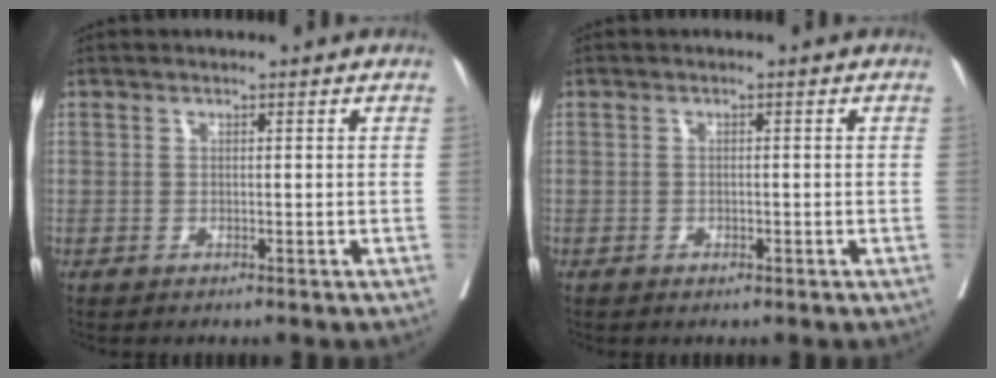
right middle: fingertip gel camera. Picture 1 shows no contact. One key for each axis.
{"total": 0.8, "fx": -0.5, "fy": 0.4, "fz": 0.5, "tx": -0.011, "ty": -0.001, "tz": -0.005}